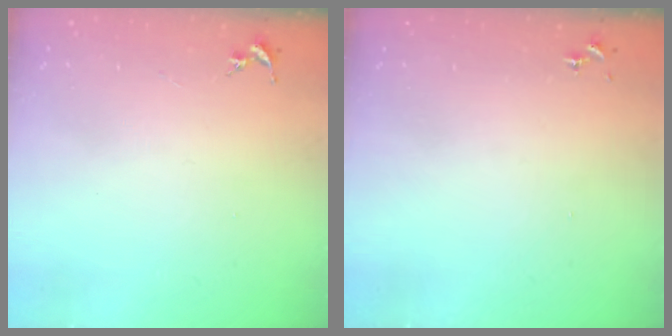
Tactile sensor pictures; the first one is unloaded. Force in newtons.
{"total": 0.0}